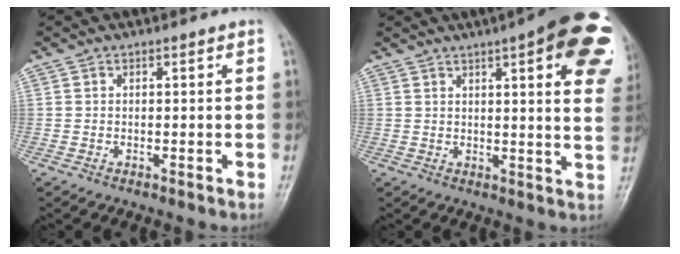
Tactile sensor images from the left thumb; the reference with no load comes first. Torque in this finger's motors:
{"motor_torque": [0.69, 0.72, 1.99, -0.78, 0.11]}